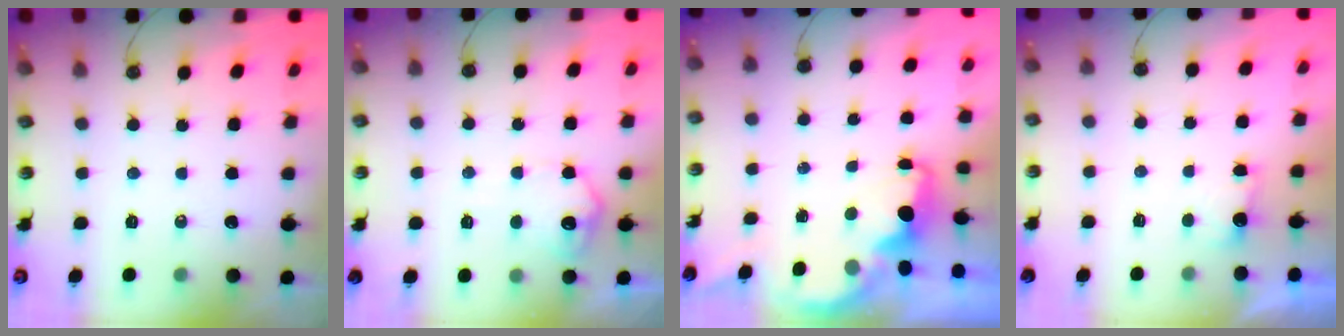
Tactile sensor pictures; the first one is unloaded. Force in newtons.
{"total": 10.0, "press": 10.0, "slide": 0.3}
{"total": 2.1, "press": 2.0, "slide": 0.8}
{"total": 1.1, "press": 0.8, "slide": 0.7}